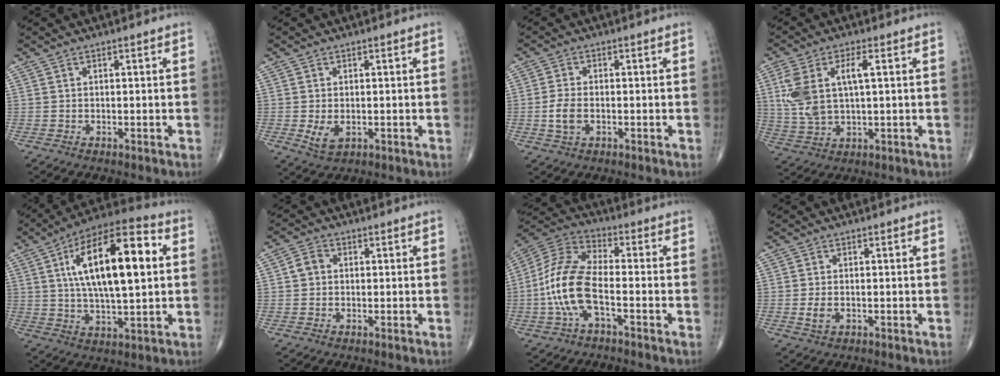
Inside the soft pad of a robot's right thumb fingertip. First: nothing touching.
{"total": 3.6, "force": [-0.6, 2.2, 2.8], "torque": [-0.052, -0.009, -0.003]}
{"total": 4.2, "force": [-0.9, 2.5, 3.3], "torque": [-0.070, 0.005, -0.018]}
{"total": 10.7, "force": [2.3, 4.7, 9.4], "torque": [-0.210, 0.006, 0.052]}
{"total": 21.2, "force": [4.1, 8.0, 19.2], "torque": [-0.305, 0.013, 0.061]}
{"total": 3.0, "force": [0.2, 2.6, 1.5], "torque": [-0.021, 0.008, -0.002]}
{"total": 13.3, "force": [-3.3, 5.7, 11.6], "torque": [-0.253, 0.034, -0.070]}
{"total": 2.6, "force": [-0.5, 1.6, 2.0], "torque": [-0.040, -0.002, -0.007]}